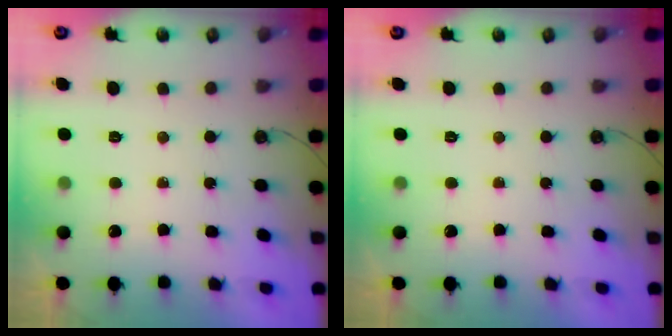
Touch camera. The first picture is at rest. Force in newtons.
{"total": 0.0}